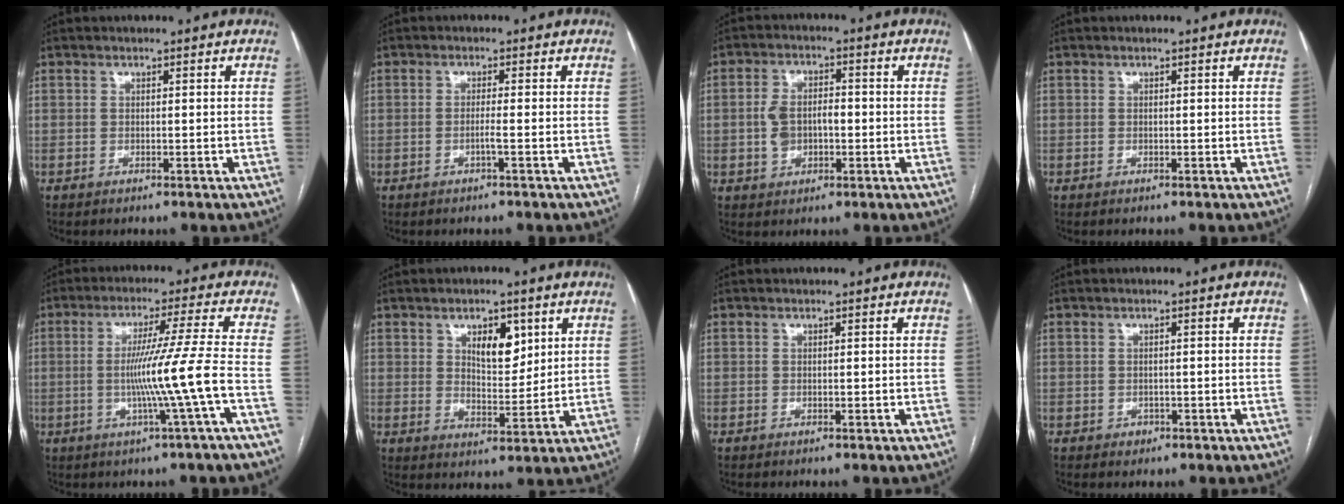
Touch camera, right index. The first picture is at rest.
{"total": 1.5, "force": [-0.7, -0.4, 1.3], "torque": [-0.024, 0.000, -0.014]}
{"total": 5.8, "force": [-0.6, 3.8, 4.3], "torque": [-0.088, 0.018, -0.007]}
{"total": 0.0}
{"total": 9.5, "force": [-2.3, -2.7, 8.8], "torque": [-0.162, -0.004, -0.039]}
{"total": 6.6, "force": [3.0, 3.1, 5.0], "torque": [-0.077, -0.001, 0.052]}
{"total": 0.0}
{"total": 1.4, "force": [-0.6, 1.1, 0.5], "torque": [-0.008, 0.003, -0.003]}